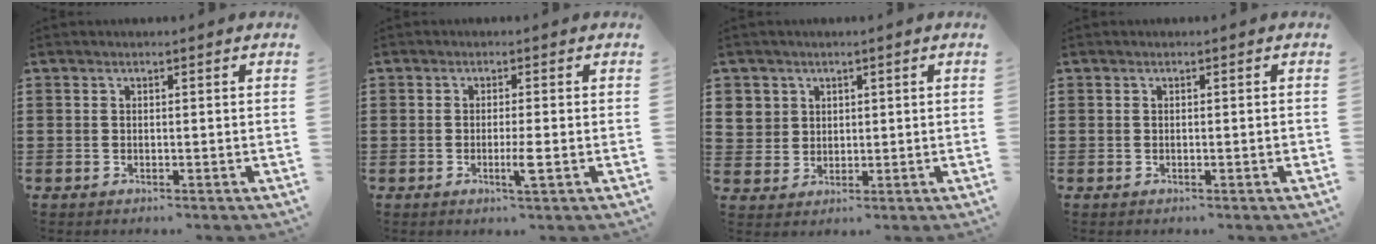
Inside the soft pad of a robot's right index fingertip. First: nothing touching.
{"total": 3.0, "force": [-1.0, 0.0, 2.8], "torque": [-0.055, -0.008, -0.020]}
{"total": 3.8, "force": [1.7, 3.4, 0.3], "torque": [-0.023, 0.015, 0.032]}
{"total": 0.6, "force": [-0.2, 0.0, 0.5], "torque": [-0.009, -0.004, -0.002]}